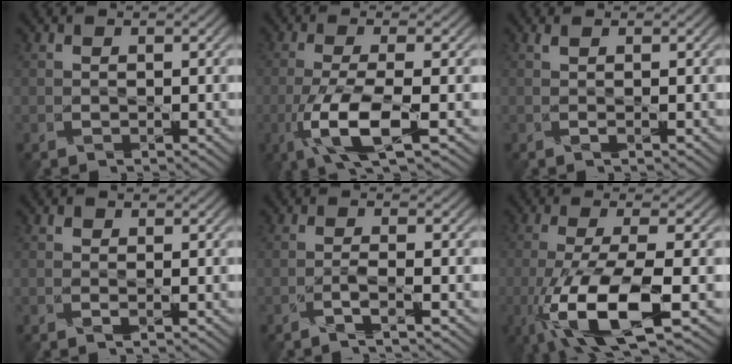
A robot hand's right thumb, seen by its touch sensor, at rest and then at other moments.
{"total": 7.6, "force": [-2.9, 1.4, 6.8], "torque": [-0.144, 0.004, -0.060]}
{"total": 0.7, "force": [0.1, -0.5, 0.5], "torque": [-0.014, 0.000, 0.004]}
{"total": 0.7, "force": [-0.1, 0.1, 0.7], "torque": [-0.014, 0.001, -0.004]}
{"total": 2.0, "force": [-1.2, -0.7, 1.4], "torque": [-0.035, 0.008, -0.027]}
{"total": 11.3, "force": [-4.7, 2.6, 10.0], "torque": [-0.210, -0.014, -0.084]}